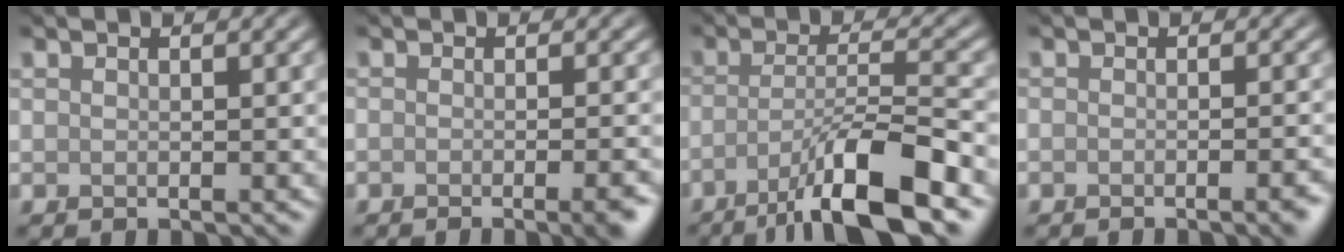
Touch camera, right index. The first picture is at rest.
{"total": 4.1, "force": [-2.4, 1.1, 3.1], "torque": [-0.017, 0.002, -0.027]}
{"total": 8.6, "force": [-5.3, 1.3, 6.7], "torque": [-0.104, 0.006, -0.098]}
{"total": 2.4, "force": [-1.7, 0.3, 1.7], "torque": [-0.017, -0.001, -0.025]}